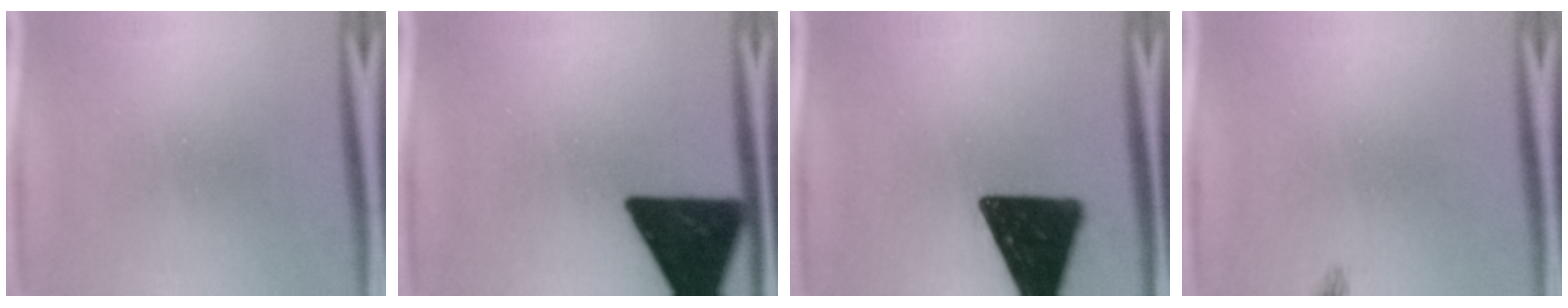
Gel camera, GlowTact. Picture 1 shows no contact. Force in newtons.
{"total": 15.9}
{"total": 17.1}
{"total": 0.9}